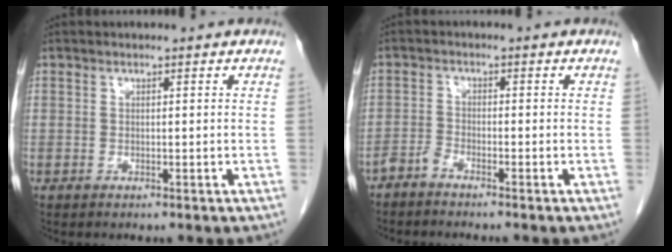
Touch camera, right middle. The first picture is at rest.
{"total": 1.8, "force": [-1.7, 0.0, 0.6], "torque": [-0.015, -0.002, -0.037]}